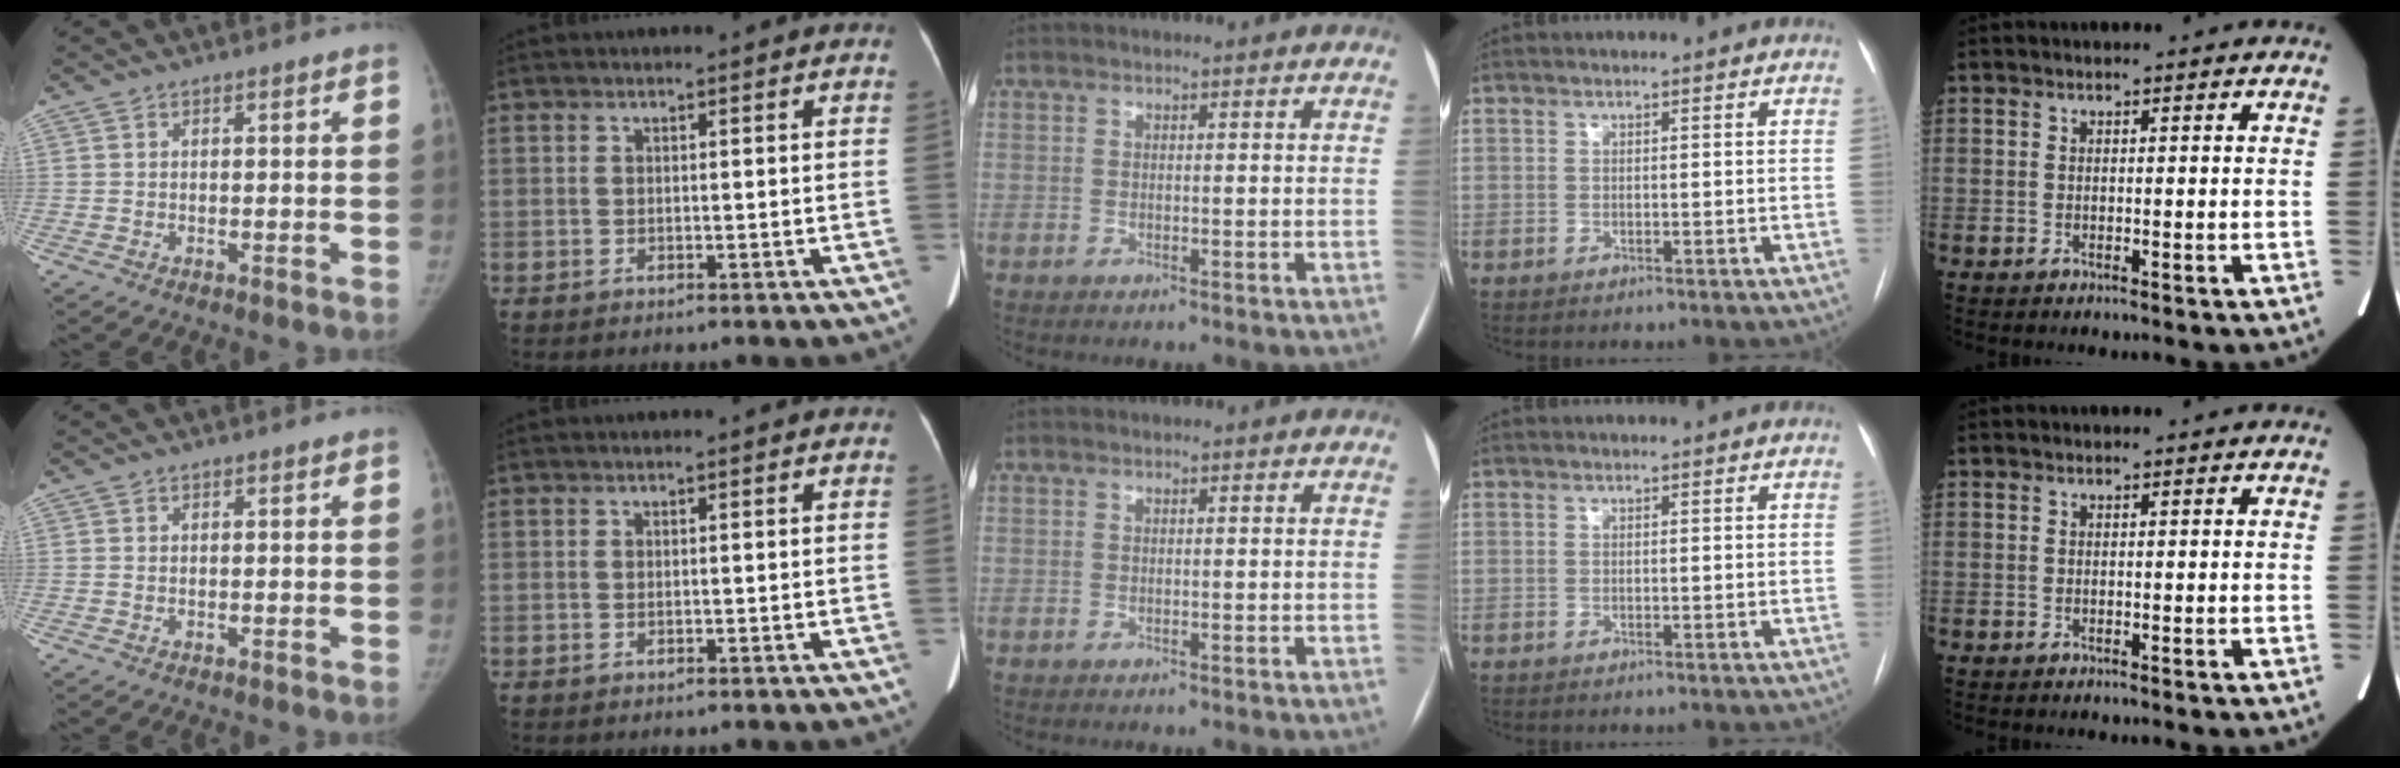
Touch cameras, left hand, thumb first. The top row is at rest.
{}